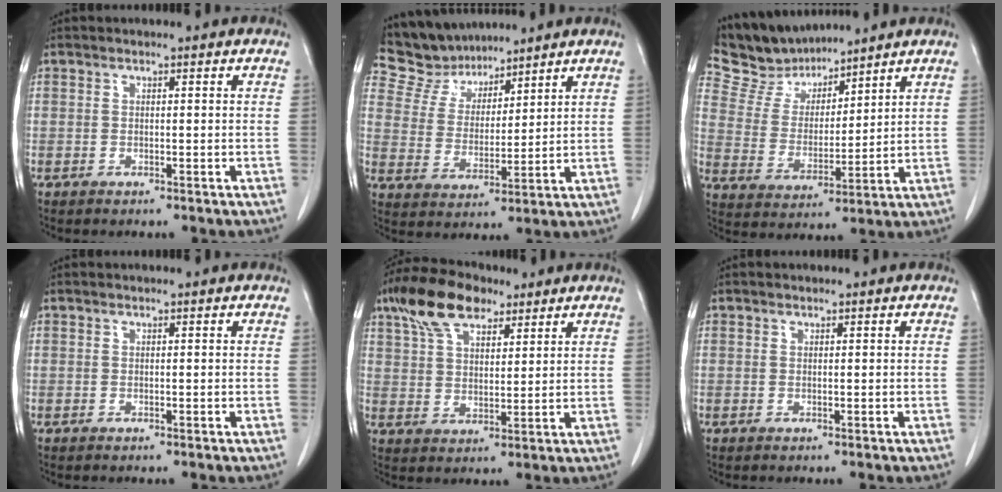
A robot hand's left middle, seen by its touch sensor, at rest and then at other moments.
{"total": 8.5, "force": [8.1, 2.6, 0.2], "torque": [-0.017, 0.017, 0.169]}
{"total": 10.3, "force": [9.8, 2.7, 1.9], "torque": [-0.054, 0.016, 0.200]}
{"total": 0.0}
{"total": 10.5, "force": [6.9, 4.7, 6.4], "torque": [-0.130, 0.026, 0.128]}
{"total": 0.0}